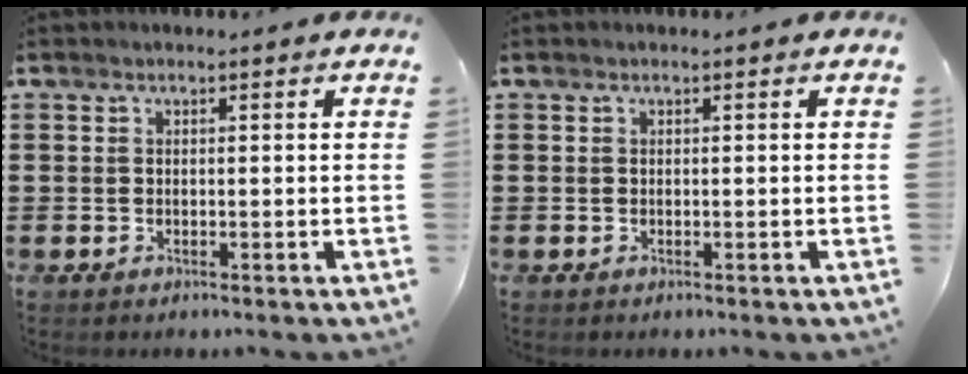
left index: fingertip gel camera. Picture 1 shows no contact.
{"total": 0.0}